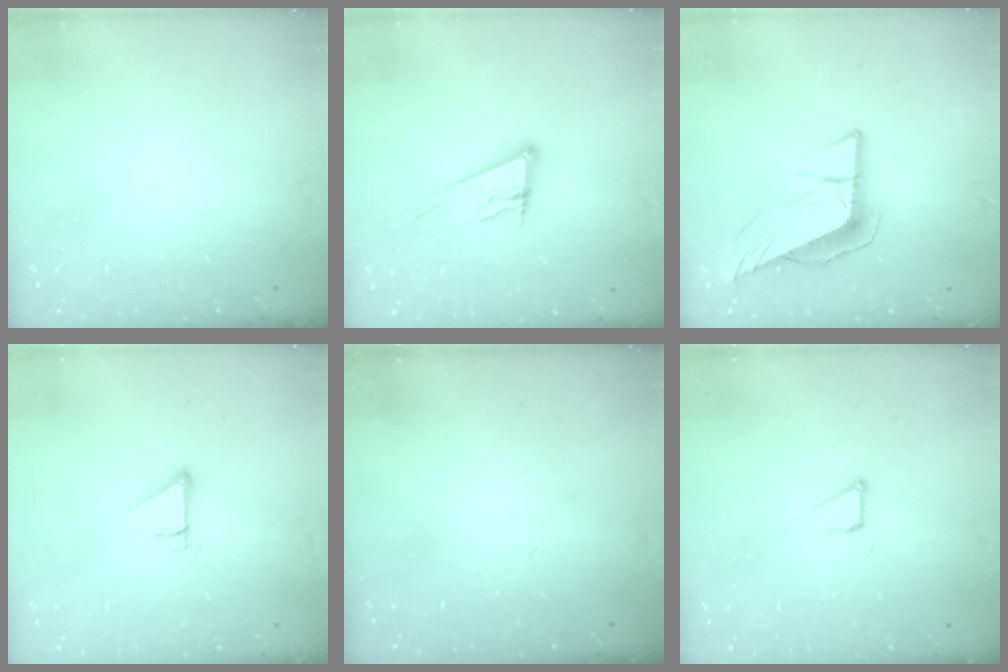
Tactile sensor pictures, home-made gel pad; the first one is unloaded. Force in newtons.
{"total": 13.0, "press": 12.7, "slide": 2.8}
{"total": 11.2, "press": 10.6, "slide": 3.7}
{"total": 2.5, "press": 2.5, "slide": 0.1}
{"total": 0.0}
{"total": 3.3, "press": 3.3, "slide": 0.2}